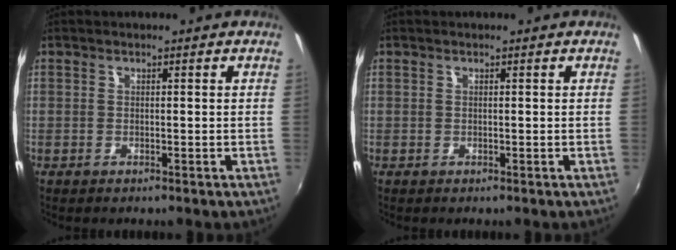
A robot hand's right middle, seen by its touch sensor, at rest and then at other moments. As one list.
[{"total": 0.0}]